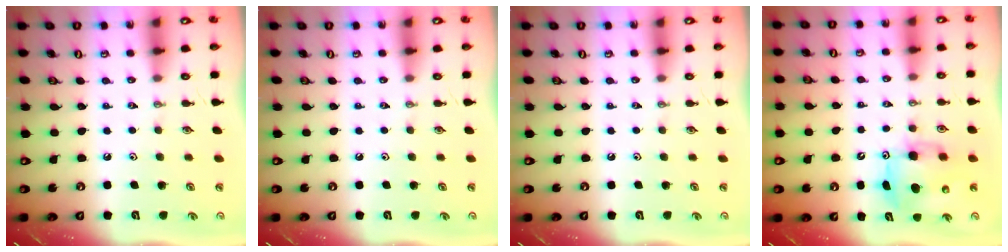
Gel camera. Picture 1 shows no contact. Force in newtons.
{"total": 0.0}
{"total": 0.0}
{"total": 7.8, "press": 7.7, "slide": 0.9}